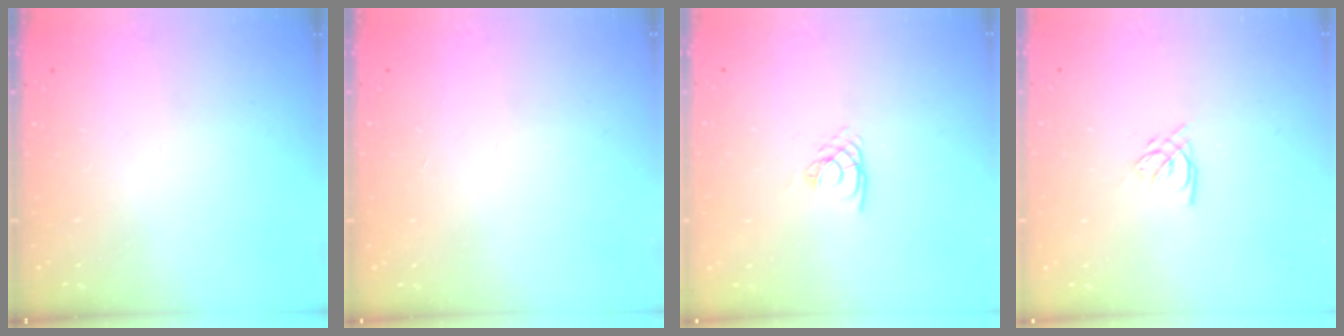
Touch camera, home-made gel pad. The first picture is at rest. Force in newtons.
{"total": 1.0, "press": 0.9, "slide": 0.2}
{"total": 2.2, "press": 2.2, "slide": 0.2}
{"total": 4.2, "press": 4.1, "slide": 0.4}